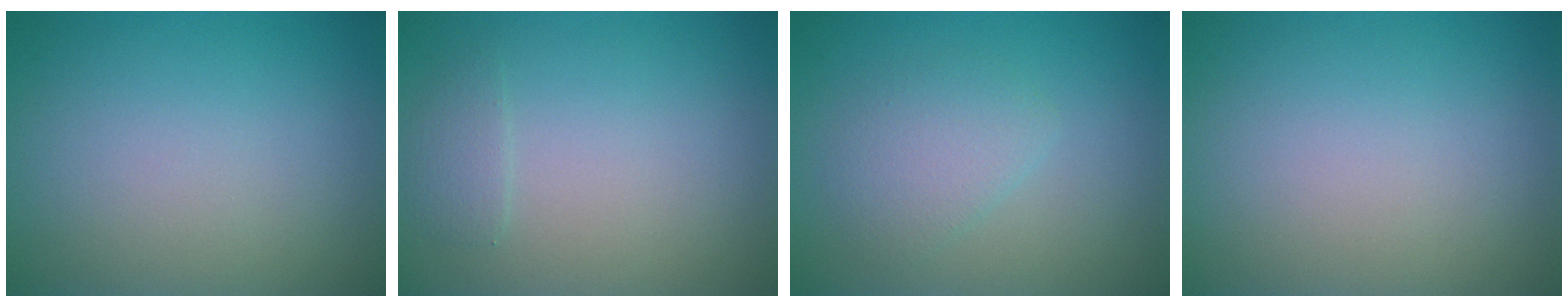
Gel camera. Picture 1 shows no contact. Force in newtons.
{"total": 1.1, "press": 1.1, "slide": 0.2}
{"total": 2.4, "press": 2.4, "slide": 0.1}
{"total": 0.0}